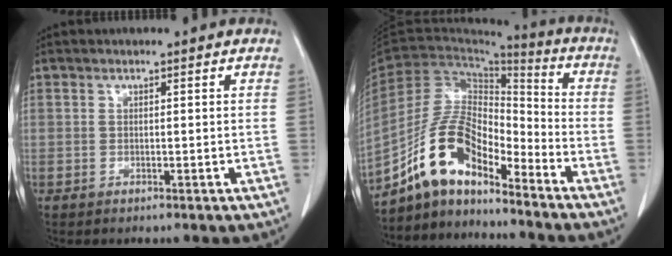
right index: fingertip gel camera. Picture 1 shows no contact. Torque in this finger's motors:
{"motor_torque": [0.32, -0.33, 0.11, -0.03]}